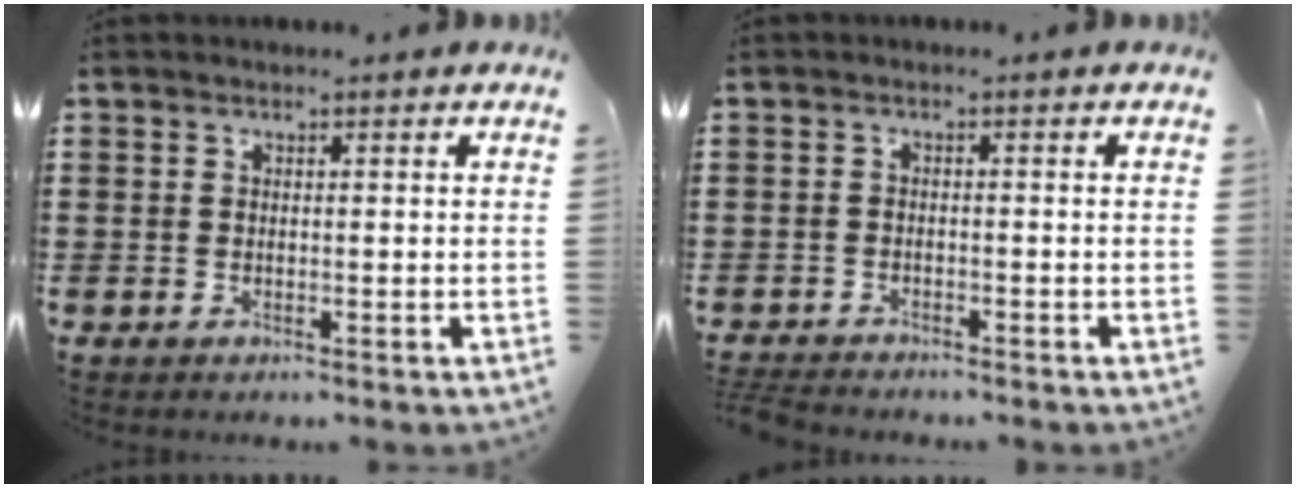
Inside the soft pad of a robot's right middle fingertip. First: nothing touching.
{"total": 2.0, "force": [-2.0, 0.1, 0.3], "torque": [-0.015, -0.004, -0.045]}